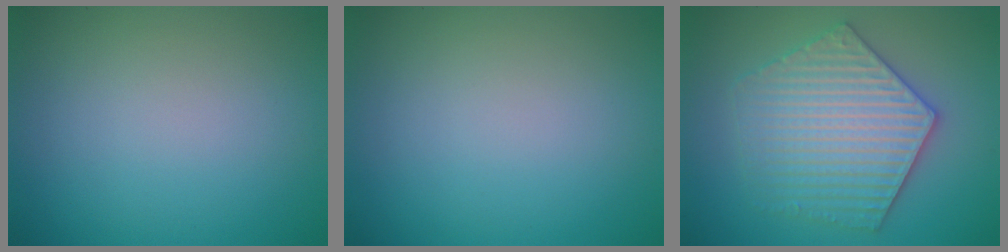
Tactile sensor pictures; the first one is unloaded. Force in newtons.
{"total": 0.0}
{"total": 6.2, "press": 6.1, "slide": 1.0}